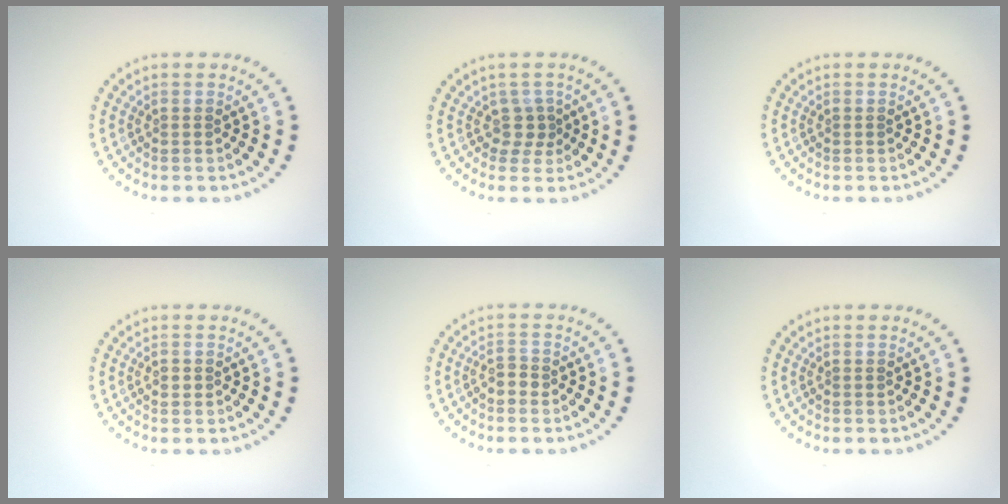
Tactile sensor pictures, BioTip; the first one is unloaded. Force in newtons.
{"total": 1.8, "press": 1.1, "slide": 1.4}
{"total": 0.0}
{"total": 1.0, "press": 1.0, "slide": 0.2}
{"total": 1.2, "press": 1.2, "slide": 0.4}
{"total": 0.0}